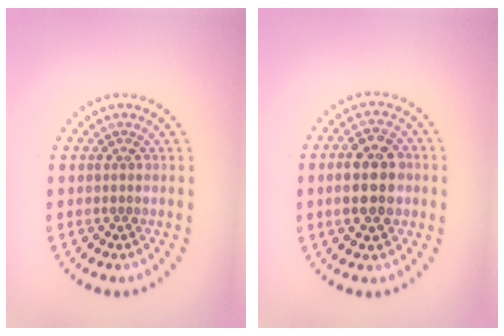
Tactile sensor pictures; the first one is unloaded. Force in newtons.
{"total": 5.6, "press": 5.5, "slide": 0.5}